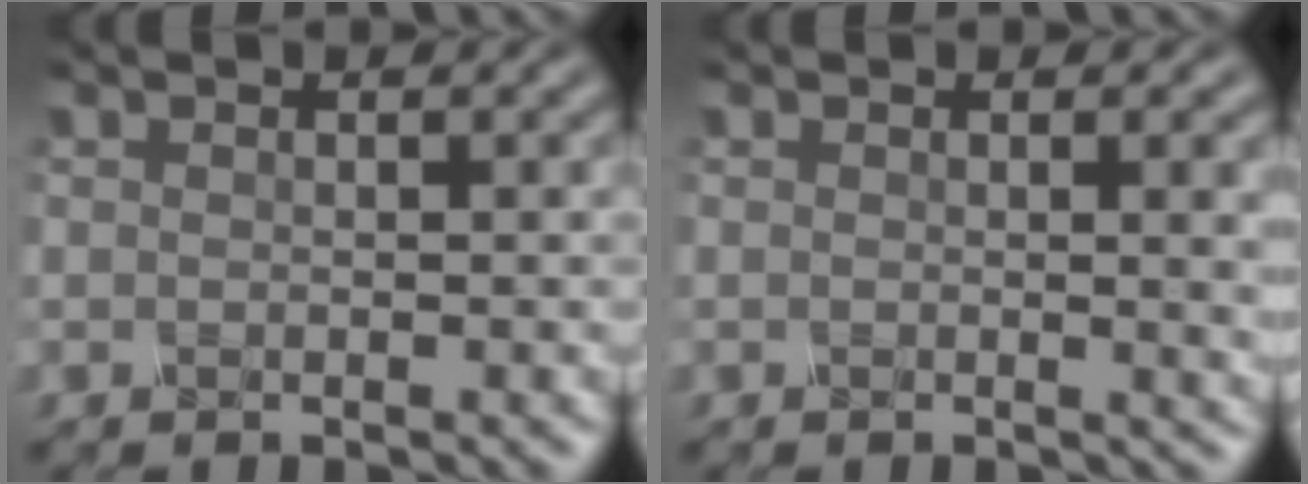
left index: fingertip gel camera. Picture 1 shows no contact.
{"total": 3.7, "force": [0.3, 1.3, 3.5], "torque": [-0.027, 0.002, 0.003]}